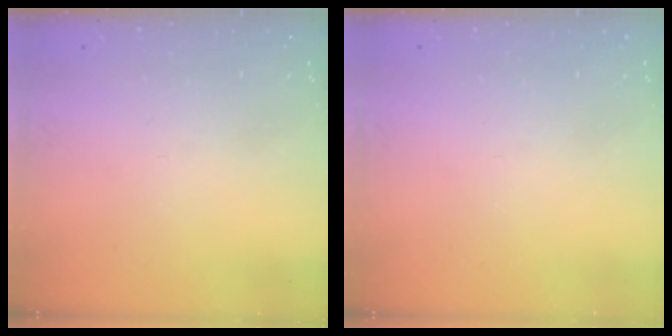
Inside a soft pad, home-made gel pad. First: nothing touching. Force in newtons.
{"total": 0.0}